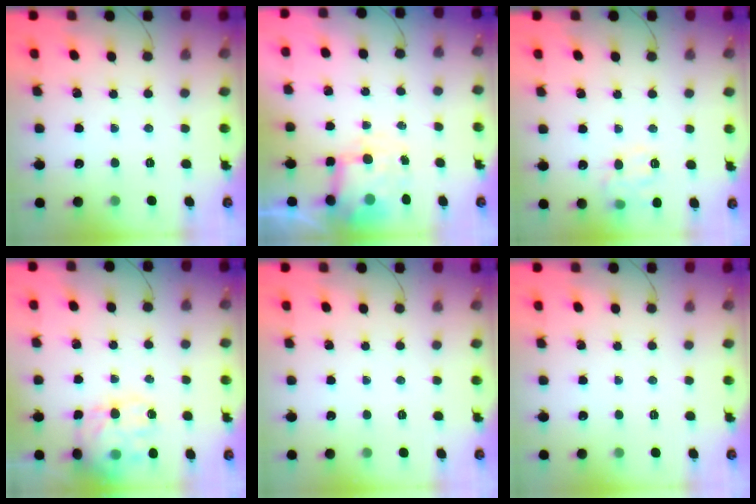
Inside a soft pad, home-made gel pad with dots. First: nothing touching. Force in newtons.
{"total": 6.2, "press": 6.2, "slide": 0.5}
{"total": 10.5, "press": 10.3, "slide": 2.0}
{"total": 13.1, "press": 12.8, "slide": 2.8}
{"total": 0.0}
{"total": 0.0}